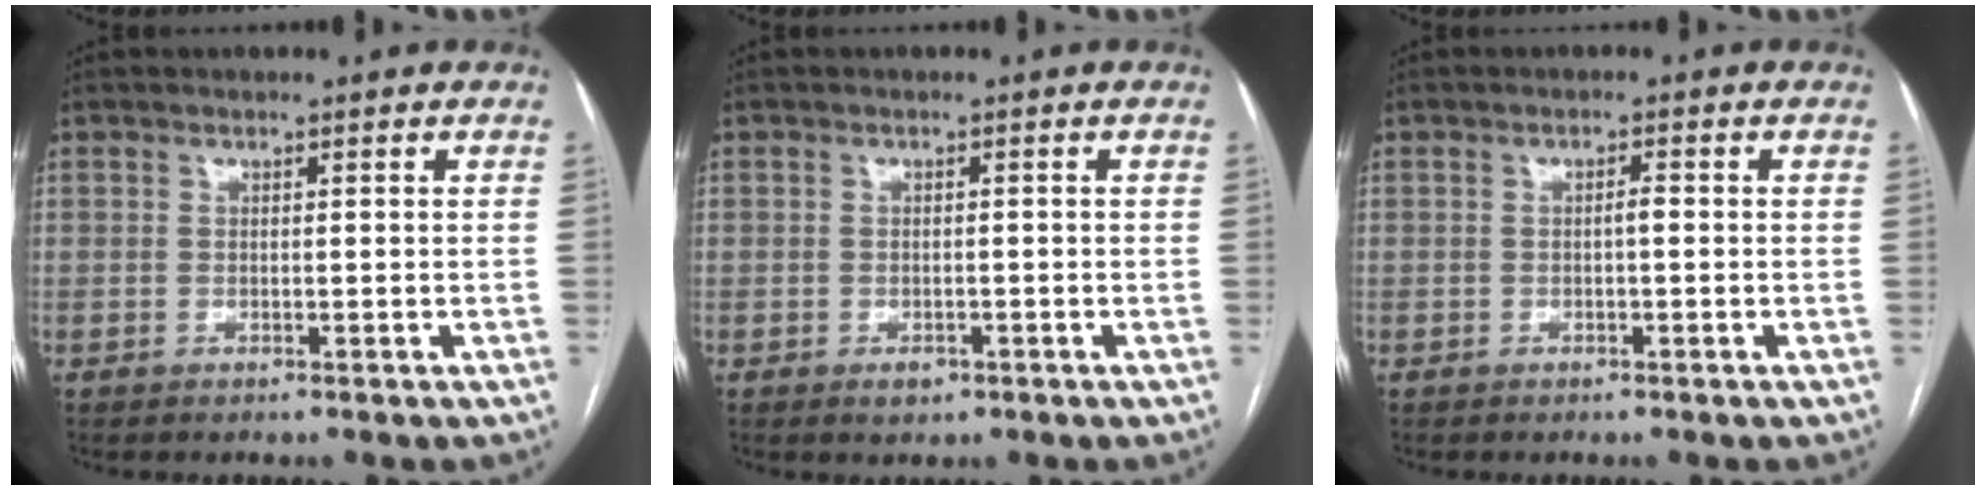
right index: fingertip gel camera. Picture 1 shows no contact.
{"total": 1.8, "force": [-0.9, 1.3, 0.8], "torque": [-0.008, 0.003, -0.008]}
{"total": 1.1, "force": [-0.1, 0.2, 1.1], "torque": [-0.015, 0.004, -0.002]}